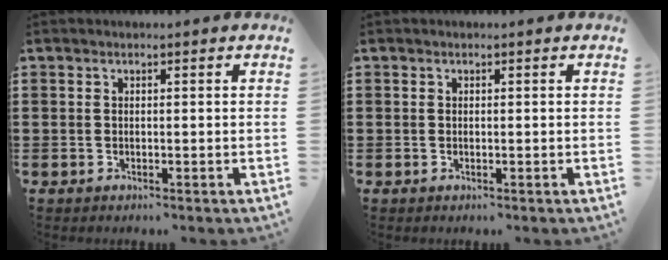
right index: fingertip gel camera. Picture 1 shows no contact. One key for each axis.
{"total": 0.0}